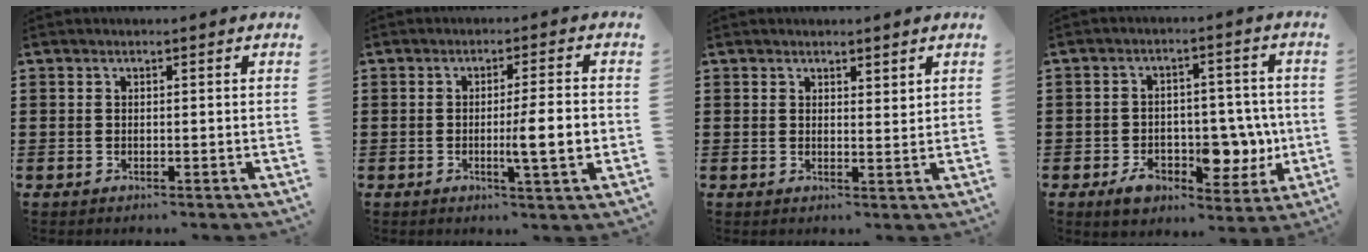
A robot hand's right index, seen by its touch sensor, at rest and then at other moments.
{"total": 6.5, "force": [-1.1, 0.4, 6.4], "torque": [-0.097, -0.008, -0.022]}
{"total": 1.6, "force": [1.5, 0.5, 0.1], "torque": [-0.005, 0.005, 0.030]}
{"total": 10.1, "force": [-2.4, 7.2, 6.6], "torque": [-0.084, 0.013, -0.032]}